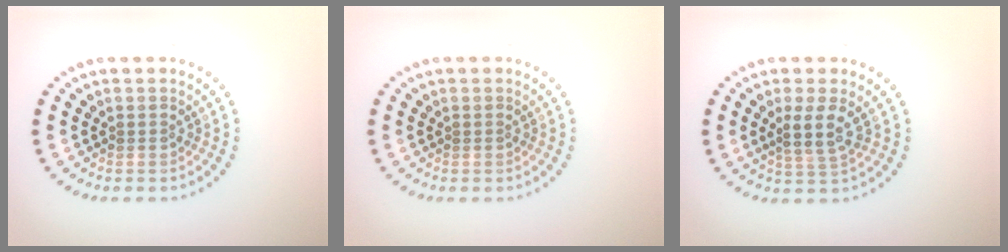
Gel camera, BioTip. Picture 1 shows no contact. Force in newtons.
{"total": 0.0}
{"total": 2.7, "press": 2.1, "slide": 1.6}